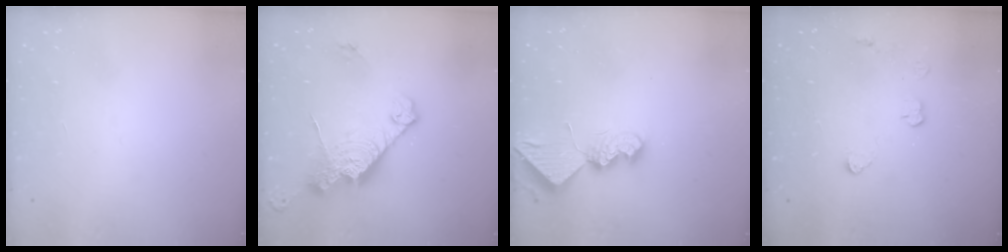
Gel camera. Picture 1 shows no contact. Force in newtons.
{"total": 16.6, "press": 16.5, "slide": 1.4}
{"total": 10.0, "press": 9.9, "slide": 1.0}
{"total": 4.5, "press": 4.5, "slide": 0.6}